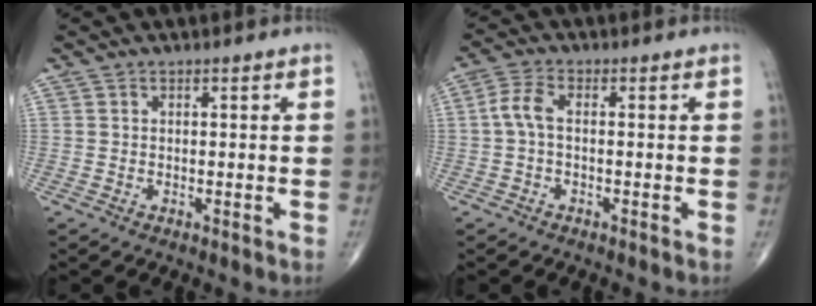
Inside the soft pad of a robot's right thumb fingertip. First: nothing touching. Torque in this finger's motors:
{"motor_torque": [0.22, 0.22, 0.71, 0.45, 0.31]}